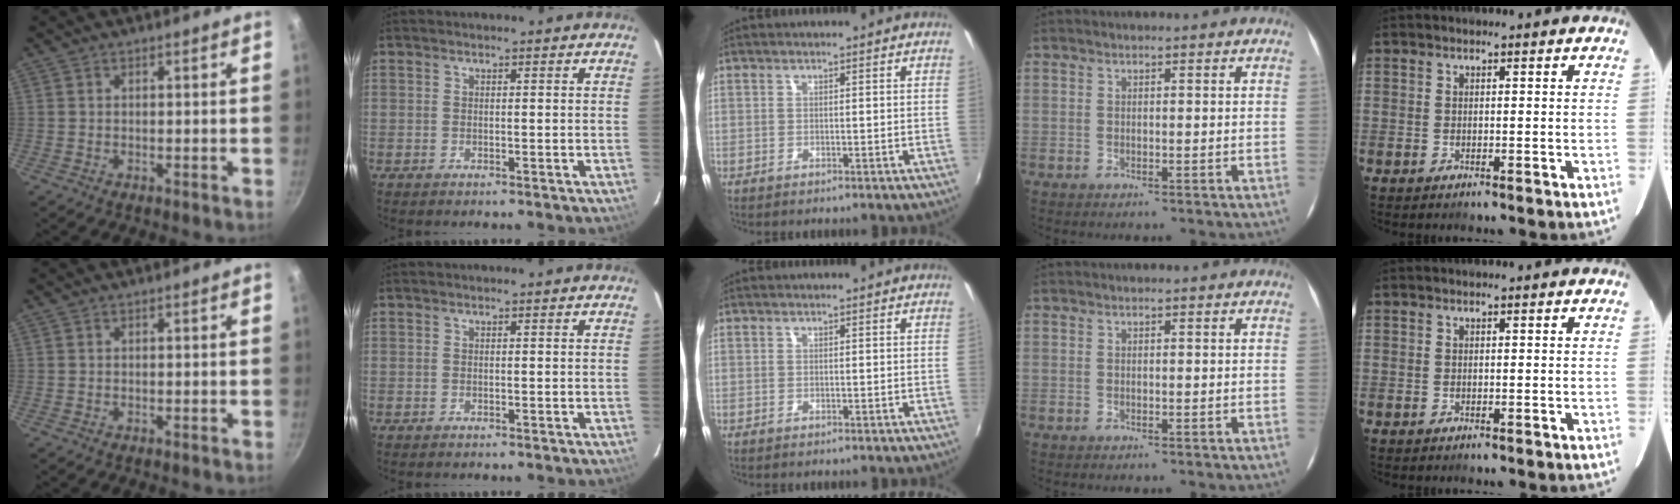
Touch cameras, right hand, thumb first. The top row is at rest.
{}